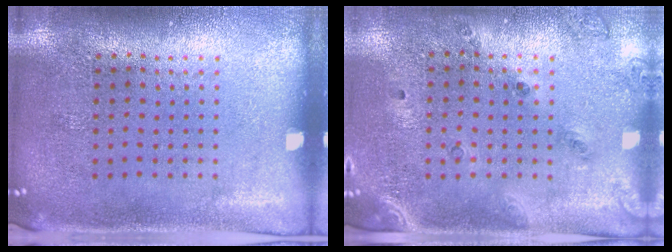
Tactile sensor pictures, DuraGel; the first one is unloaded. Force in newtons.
{"total": 1.5, "press": 1.2, "slide": 0.9}